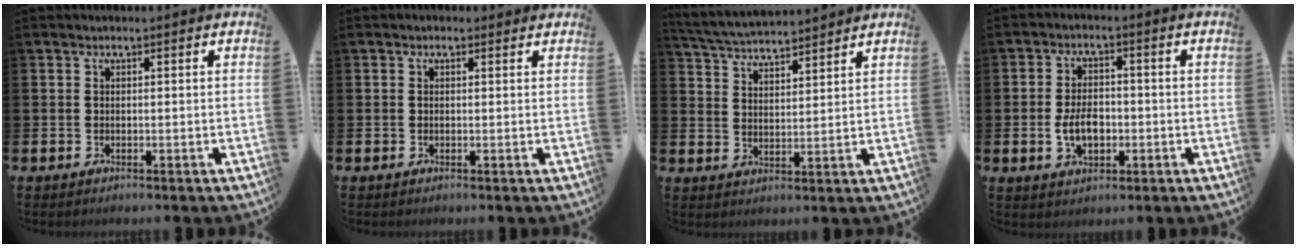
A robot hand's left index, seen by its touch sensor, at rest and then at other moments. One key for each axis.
{"total": 0.5, "fx": 0.1, "fy": 0.5, "fz": 0.2, "tx": -0.002, "ty": 0.006, "tz": 0.001}
{"total": 4.8, "fx": 4.8, "fy": 0.3, "fz": 0.3, "tx": -0.023, "ty": -0.030, "tz": 0.084}
{"total": 4.7, "fx": -0.9, "fy": 2.9, "fz": 3.6, "tx": -0.051, "ty": 0.002, "tz": -0.019}